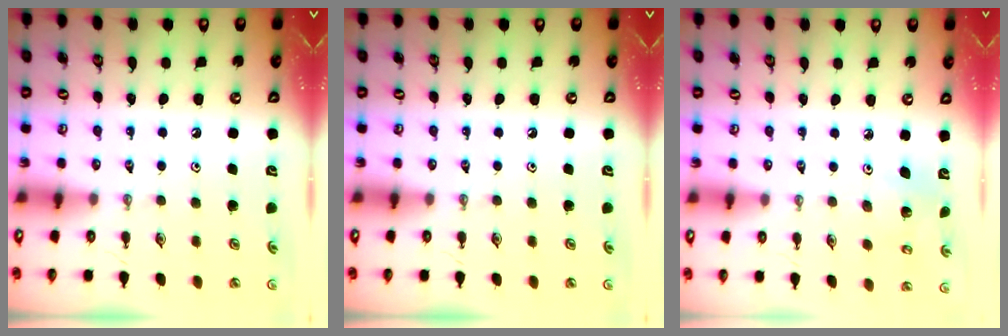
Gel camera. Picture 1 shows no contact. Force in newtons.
{"total": 0.0}
{"total": 2.4, "press": 2.4, "slide": 0.1}